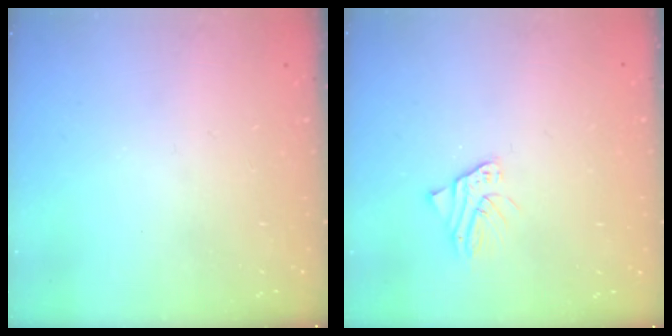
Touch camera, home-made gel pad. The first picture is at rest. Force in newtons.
{"total": 2.8, "press": 2.8, "slide": 0.3}